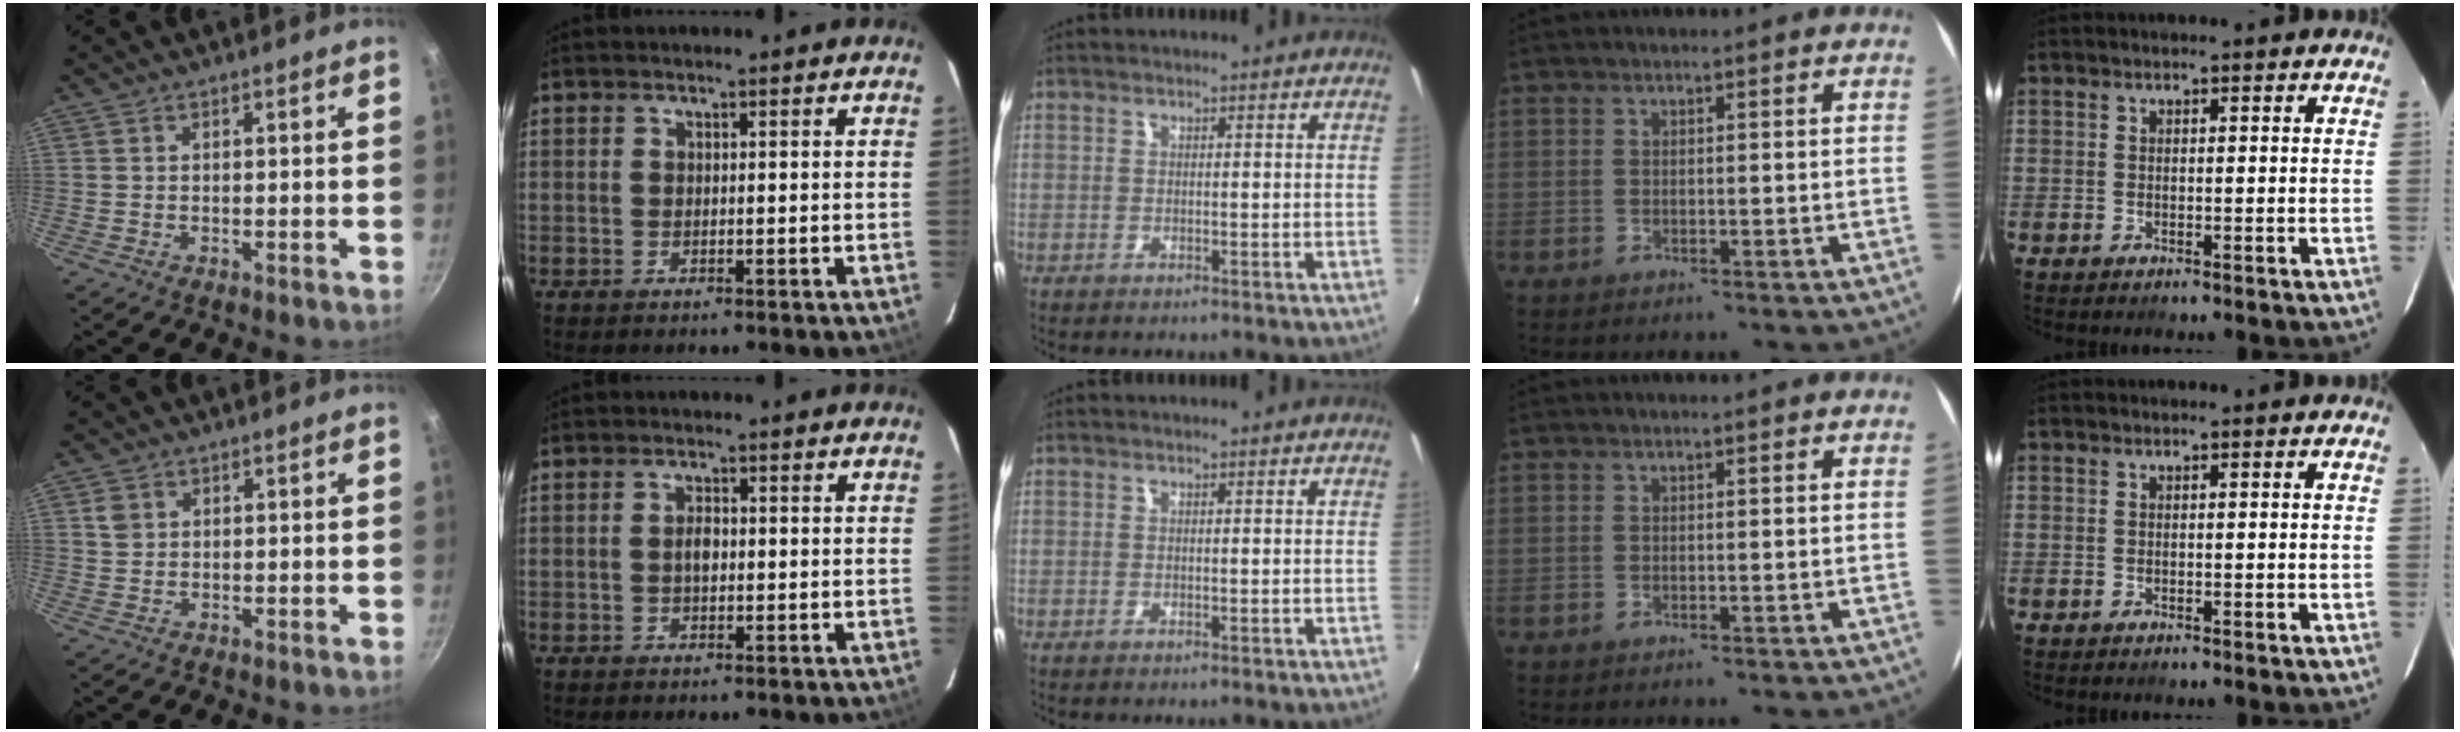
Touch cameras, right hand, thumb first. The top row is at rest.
{"thumb": {"total": 2.0, "force": [0.7, 1.7, 0.8], "torque": [-0.012, 0.002, 0.015]}, "index": {"total": 1.8, "force": [-0.2, 0.9, 1.6], "torque": [-0.030, 0.005, -0.006]}}